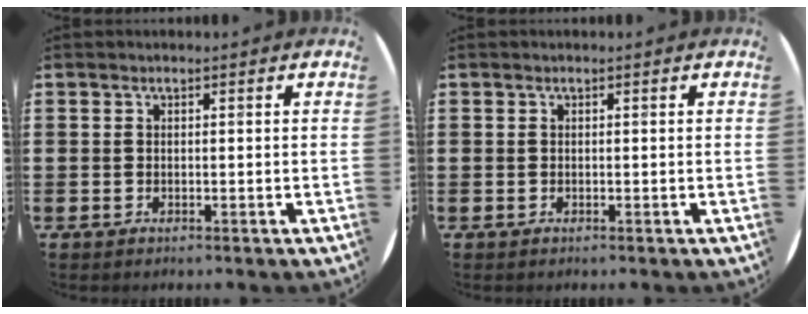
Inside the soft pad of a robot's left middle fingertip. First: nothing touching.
{"total": 0.0}